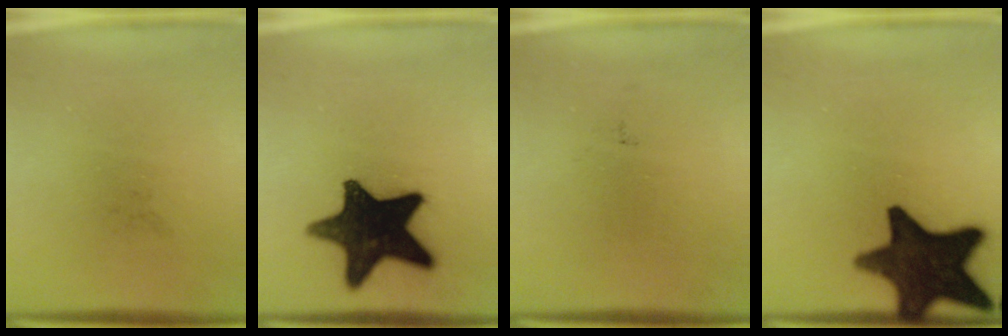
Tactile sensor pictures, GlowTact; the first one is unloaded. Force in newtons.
{"total": 17.6}
{"total": 0.0}
{"total": 15.7}